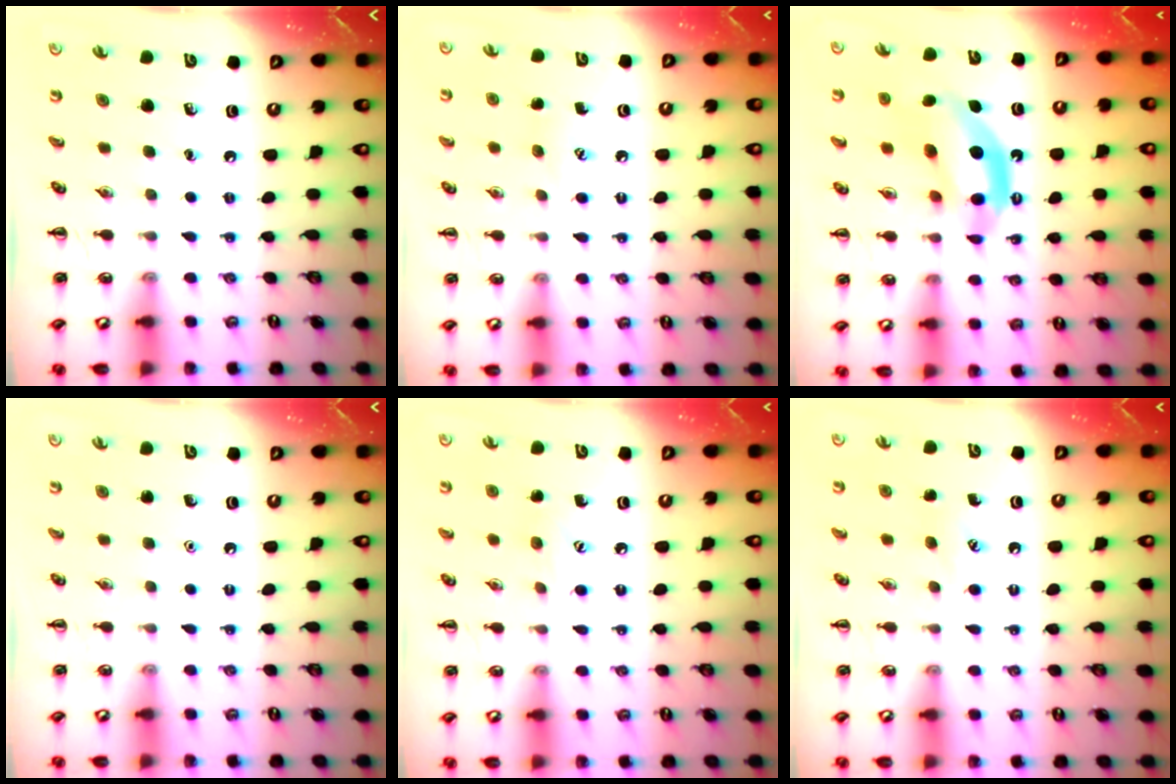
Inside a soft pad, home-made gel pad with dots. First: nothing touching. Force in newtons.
{"total": 6.3, "press": 6.1, "slide": 1.7}
{"total": 11.9, "press": 11.5, "slide": 3.0}
{"total": 1.5, "press": 1.5, "slide": 0.1}
{"total": 7.3, "press": 7.1, "slide": 1.8}
{"total": 4.4, "press": 4.3, "slide": 0.9}